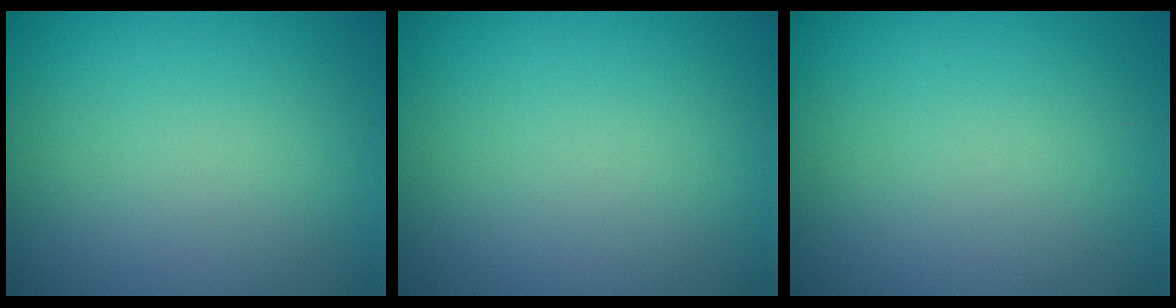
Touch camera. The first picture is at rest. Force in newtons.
{"total": 0.0}
{"total": 0.0}